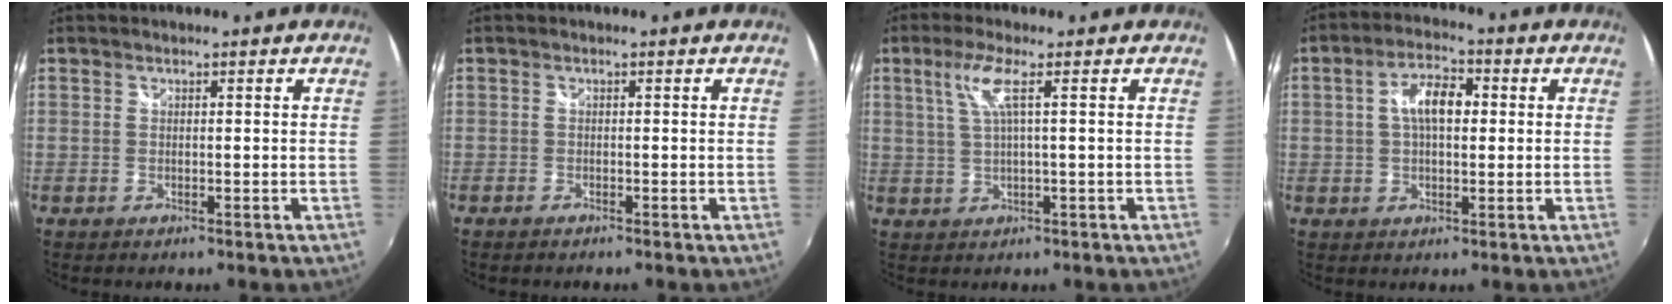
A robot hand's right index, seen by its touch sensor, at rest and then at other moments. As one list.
[{"total": 0.9, "force": [-0.9, 0.3, 0.2], "torque": [-0.008, -0.004, -0.018]}, {"total": 4.6, "force": [1.6, -0.4, 4.4], "torque": [-0.084, 0.002, 0.037]}, {"total": 7.0, "force": [0.9, 3.6, 5.9], "torque": [-0.108, 0.016, 0.014]}]